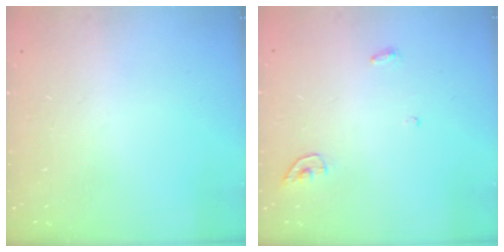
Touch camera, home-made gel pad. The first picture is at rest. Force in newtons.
{"total": 4.3, "press": 4.3, "slide": 0.4}